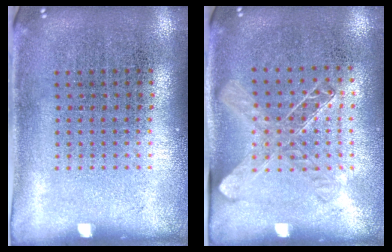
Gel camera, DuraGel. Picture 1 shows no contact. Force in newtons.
{"total": 1.4, "press": 1.2, "slide": 0.6}